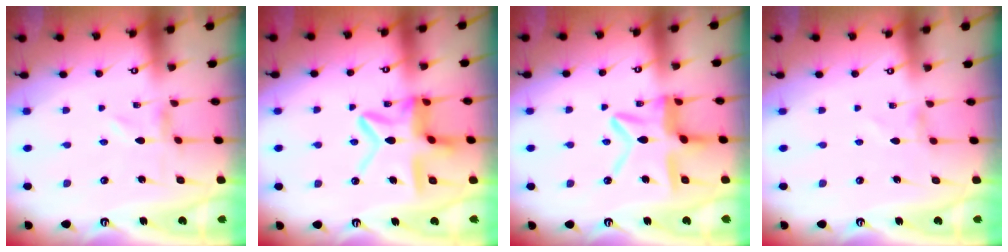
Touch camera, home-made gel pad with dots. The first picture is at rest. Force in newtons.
{"total": 13.9, "press": 13.8, "slide": 0.9}
{"total": 12.5, "press": 12.5, "slide": 0.9}
{"total": 1.7, "press": 1.6, "slide": 0.3}